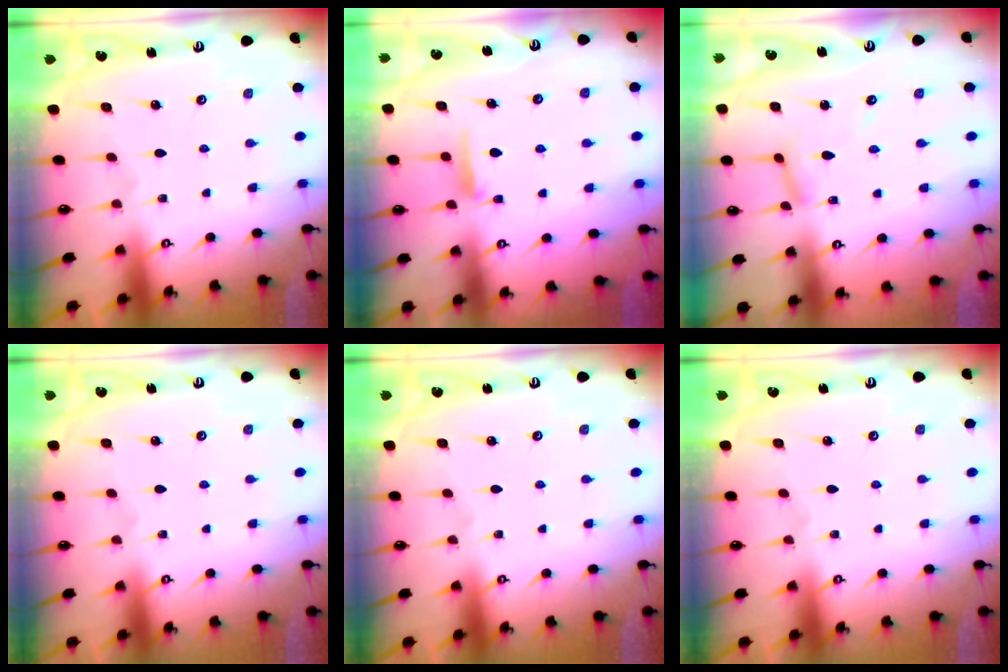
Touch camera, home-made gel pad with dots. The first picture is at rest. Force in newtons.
{"total": 5.6, "press": 5.6, "slide": 0.7}
{"total": 4.2, "press": 4.2, "slide": 0.3}
{"total": 0.0}
{"total": 0.0}
{"total": 0.0}